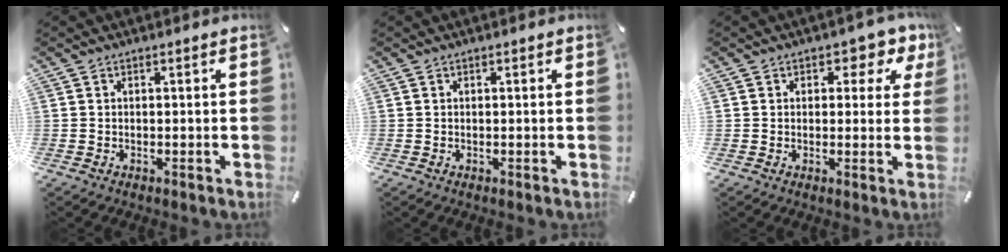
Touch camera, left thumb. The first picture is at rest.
{"total": 0.0}
{"total": 5.5, "force": [2.4, 4.3, 2.4], "torque": [-0.021, -0.014, 0.036]}